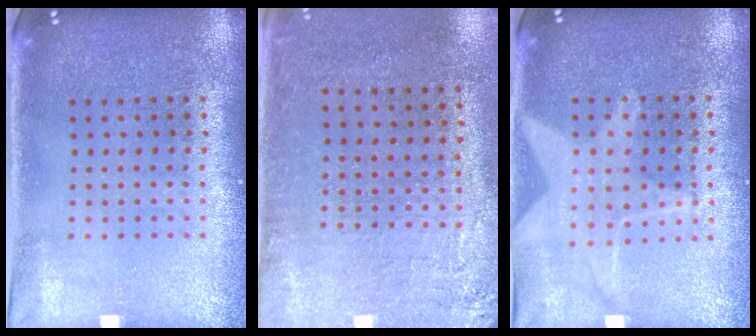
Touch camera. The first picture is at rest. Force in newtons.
{"total": 2.7, "press": 2.3, "slide": 1.4}
{"total": 1.2, "press": 1.2, "slide": 0.3}